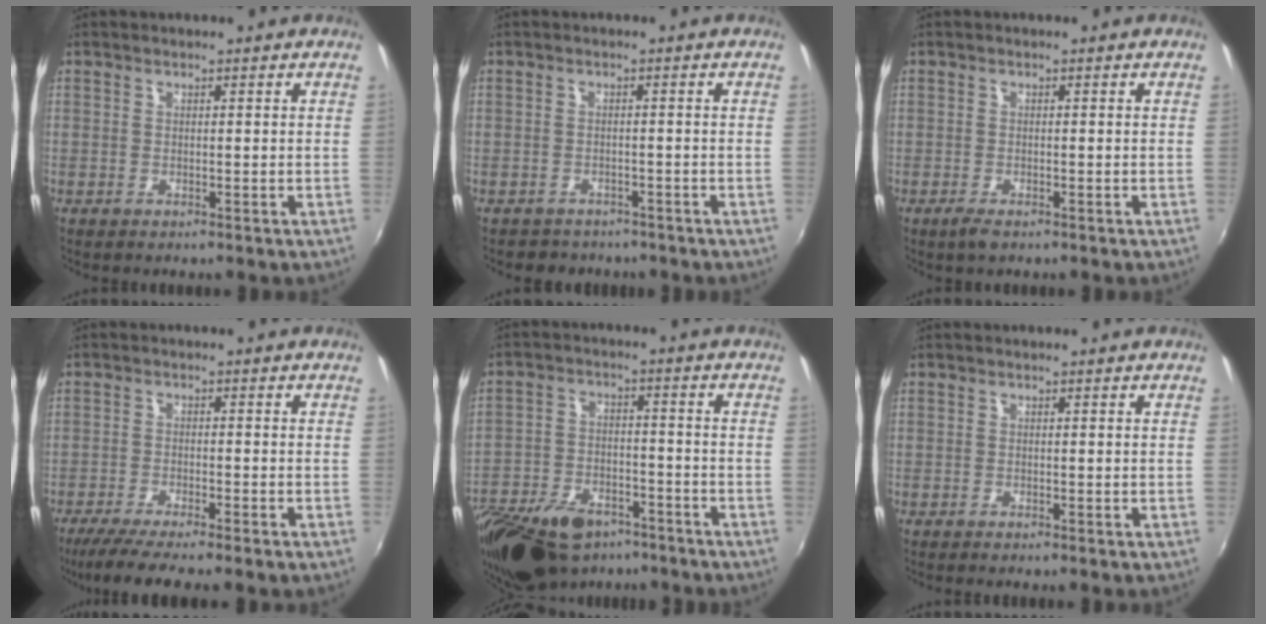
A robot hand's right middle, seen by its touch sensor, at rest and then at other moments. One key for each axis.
{"total": 3.8, "fx": -3.2, "fy": 2.1, "fz": 0.3, "tx": -0.015, "ty": -0.003, "tz": -0.049}
{"total": 2.1, "fx": -1.5, "fy": 0.8, "fz": 1.4, "tx": -0.029, "ty": -0.006, "tz": -0.027}
{"total": 7.4, "fx": -6.1, "fy": -0.5, "fz": 4.2, "tx": -0.092, "ty": -0.022, "tz": -0.105}
{"total": 20.4, "fx": -14.1, "fy": 10.4, "fz": 10.5, "tx": -0.244, "ty": -0.024, "tz": -0.233}
{"total": 0.0}